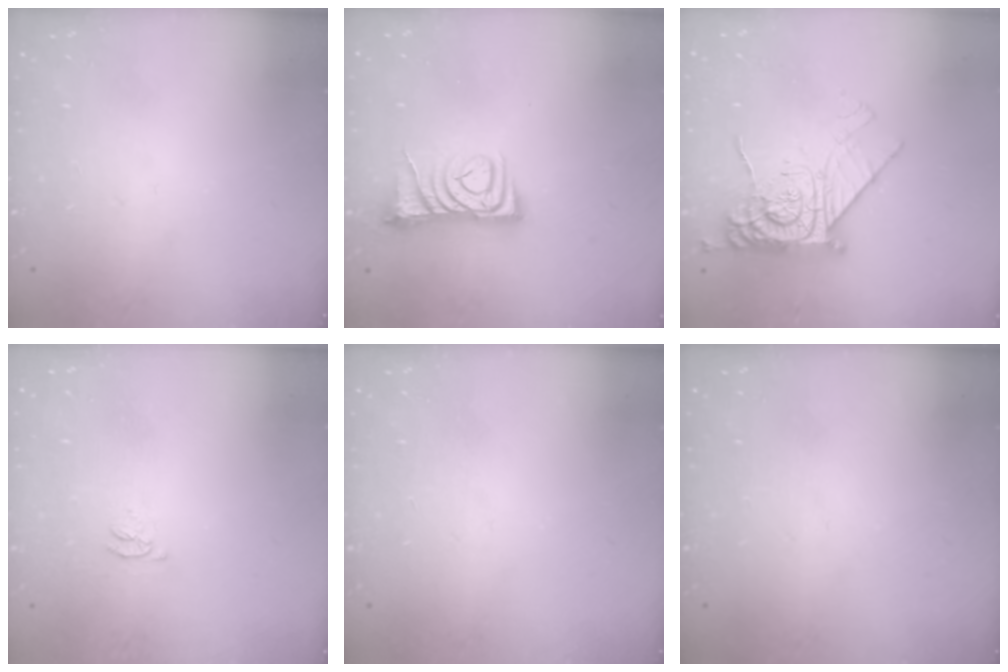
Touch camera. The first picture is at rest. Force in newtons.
{"total": 6.7, "press": 6.7, "slide": 0.4}
{"total": 13.3, "press": 13.3, "slide": 1.0}
{"total": 2.8, "press": 2.8, "slide": 0.4}
{"total": 0.0}
{"total": 0.0}